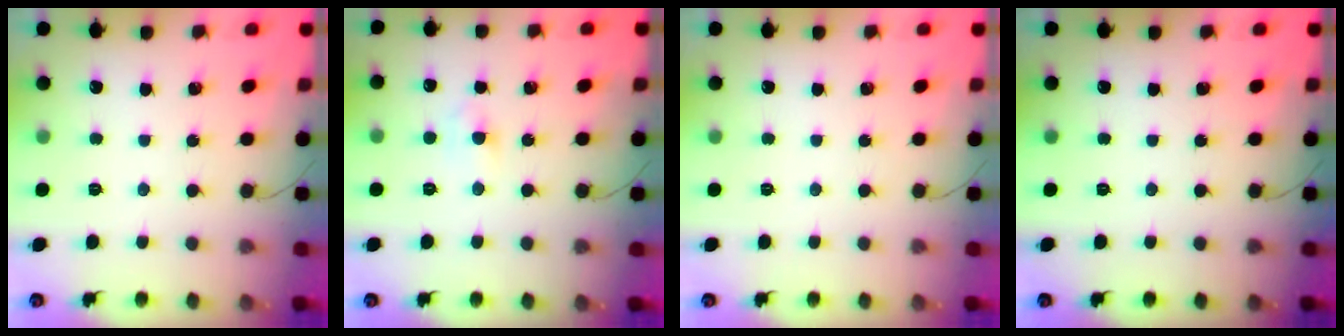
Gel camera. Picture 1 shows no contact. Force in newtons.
{"total": 2.5, "press": 2.3, "slide": 0.9}
{"total": 0.0}
{"total": 0.0}